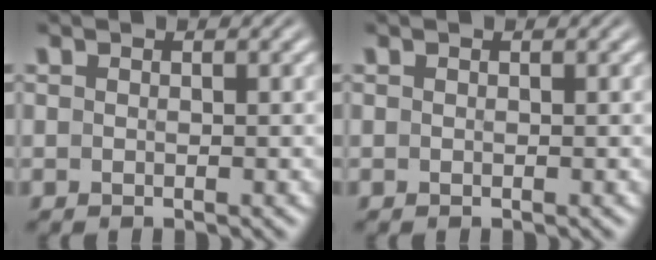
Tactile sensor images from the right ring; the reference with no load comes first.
{"total": 0.0}